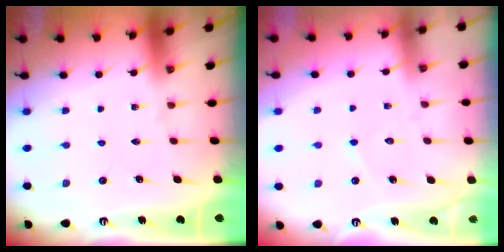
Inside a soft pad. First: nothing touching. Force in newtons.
{"total": 2.8, "press": 2.8, "slide": 0.2}